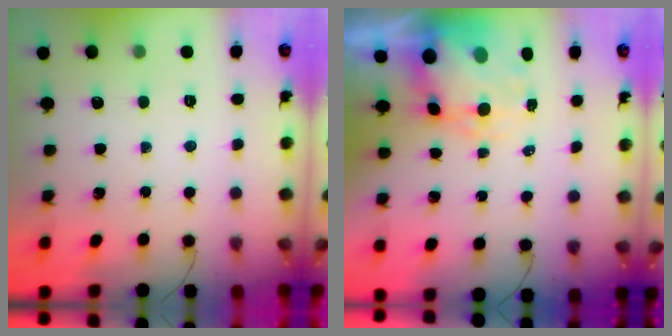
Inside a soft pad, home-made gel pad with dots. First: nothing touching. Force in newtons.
{"total": 7.2, "press": 6.9, "slide": 2.2}